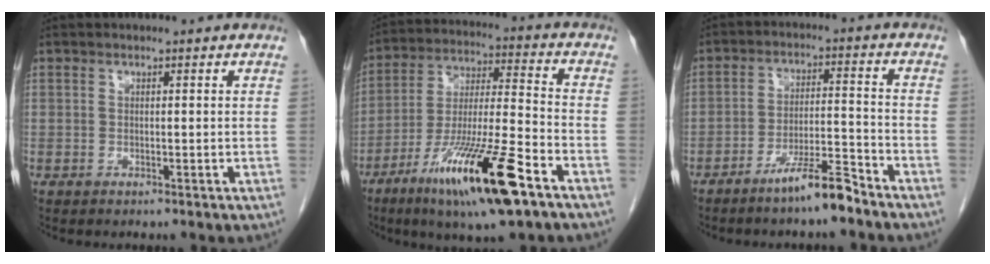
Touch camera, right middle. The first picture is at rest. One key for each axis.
{"total": 17.9, "fx": -10.1, "fy": 1.3, "fz": 14.8, "tx": -0.274, "ty": -0.037, "tz": -0.176}
{"total": 7.2, "fx": -5.6, "fy": 0.2, "fz": 4.5, "tx": -0.076, "ty": -0.006, "tz": -0.104}